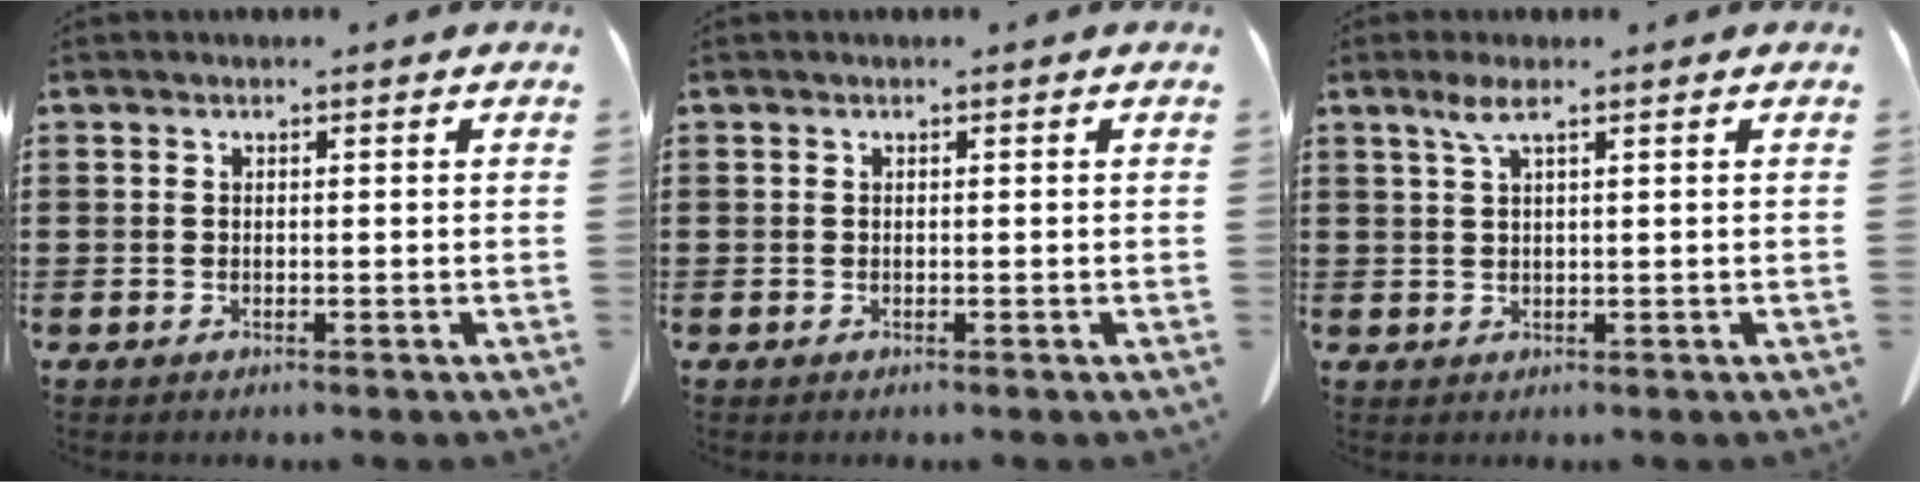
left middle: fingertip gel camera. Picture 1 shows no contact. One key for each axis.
{"total": 0.0}
{"total": 2.8, "fx": 1.5, "fy": 0.3, "fz": 2.3, "tx": -0.051, "ty": 0.003, "tz": 0.025}